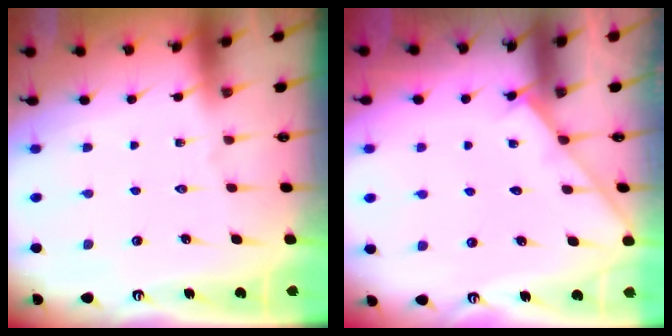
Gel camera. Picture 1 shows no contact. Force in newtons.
{"total": 2.9, "press": 2.9, "slide": 0.4}